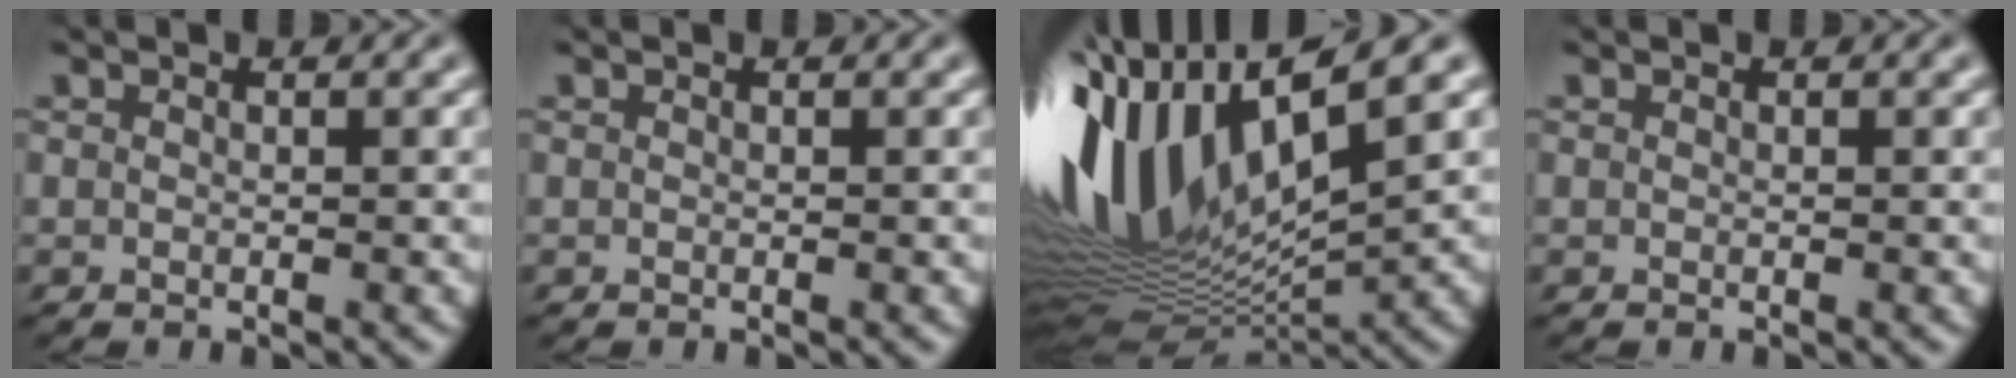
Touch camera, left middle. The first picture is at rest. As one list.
[{"total": 0.0}, {"total": 15.4, "force": [3.5, 5.3, 14.0], "torque": [-0.298, 0.014, 0.070]}, {"total": 0.0}]